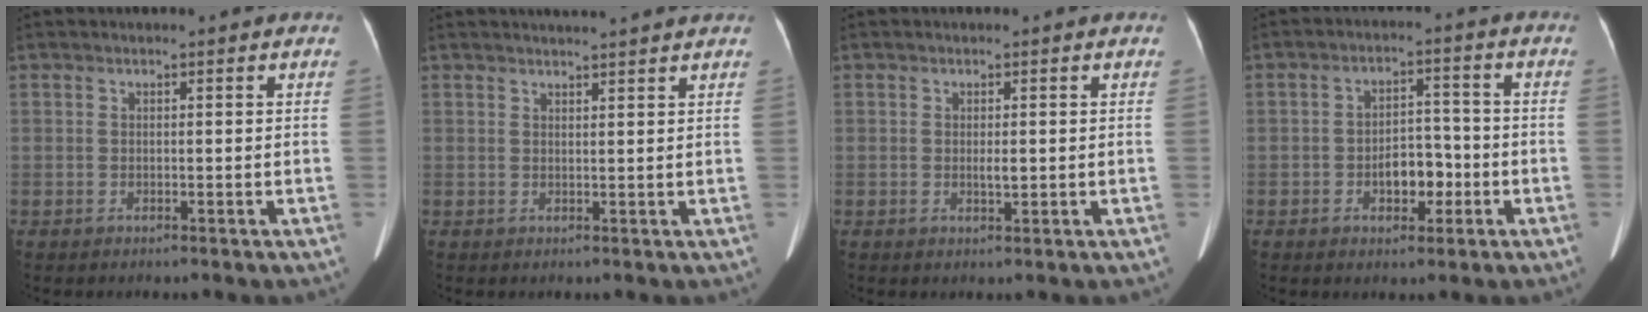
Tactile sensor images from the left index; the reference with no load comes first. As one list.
[{"total": 5.6, "force": [5.2, -0.5, 2.0], "torque": [-0.026, 0.019, 0.058]}, {"total": 1.3, "force": [-0.2, 0.4, 1.3], "torque": [-0.024, -0.004, -0.003]}, {"total": 5.6, "force": [-2.1, 3.2, 4.1], "torque": [-0.068, 0.013, -0.032]}]